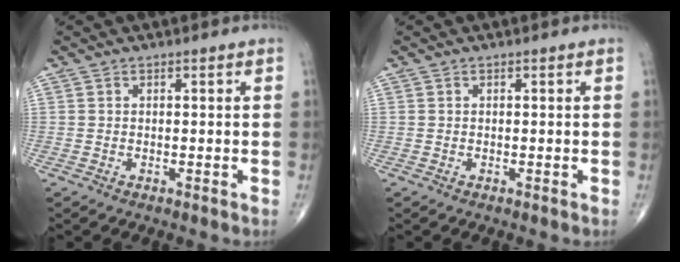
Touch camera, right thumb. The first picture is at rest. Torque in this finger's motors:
{"motor_torque": [0.09, 0.12, -0.04, 0.23, -0.01]}